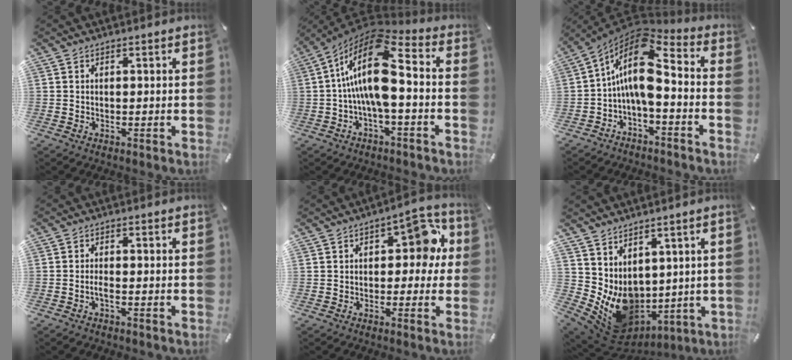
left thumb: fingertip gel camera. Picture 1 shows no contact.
{"total": 18.1, "force": [0.8, 7.7, 16.3], "torque": [-0.310, -0.013, 0.014]}
{"total": 13.6, "force": [0.4, 6.7, 11.8], "torque": [-0.232, -0.022, 0.004]}
{"total": 1.9, "force": [-1.1, 0.5, 1.5], "torque": [-0.028, 0.002, -0.019]}
{"total": 10.0, "force": [2.1, 5.8, 7.9], "torque": [-0.088, -0.007, 0.027]}
{"total": 9.8, "force": [1.6, 8.6, 4.2], "torque": [-0.092, -0.048, 0.044]}